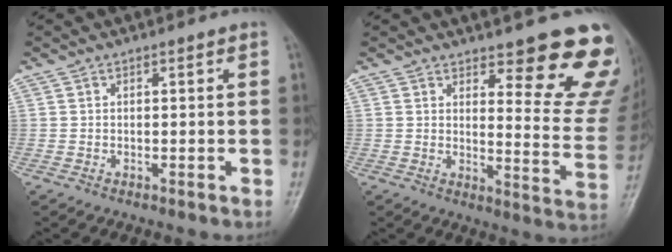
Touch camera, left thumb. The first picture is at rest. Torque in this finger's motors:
{"motor_torque": [0.58, 0.31, 0.34, -0.04, 0.11]}